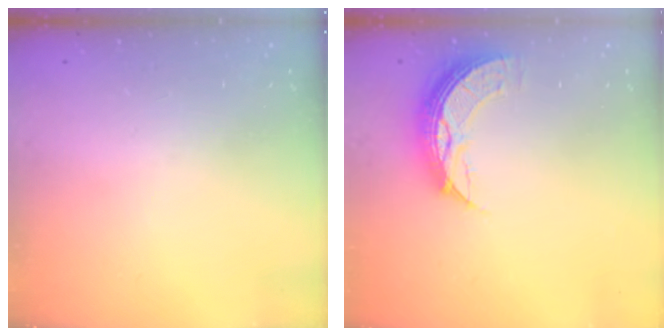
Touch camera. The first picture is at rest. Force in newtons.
{"total": 8.4, "press": 8.4, "slide": 0.8}